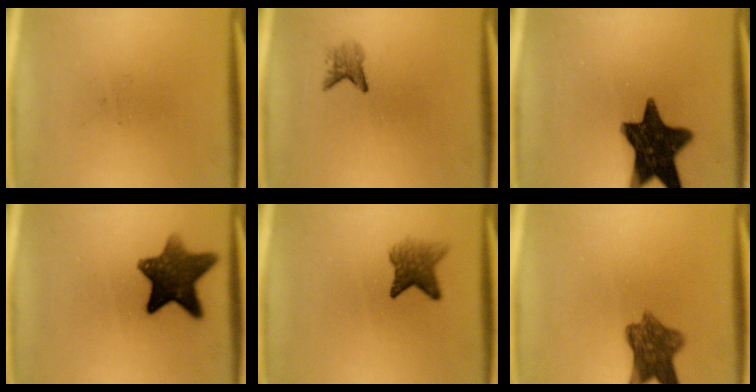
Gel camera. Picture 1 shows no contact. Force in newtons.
{"total": 2.0}
{"total": 15.3}
{"total": 11.3}
{"total": 4.4}
{"total": 7.8}